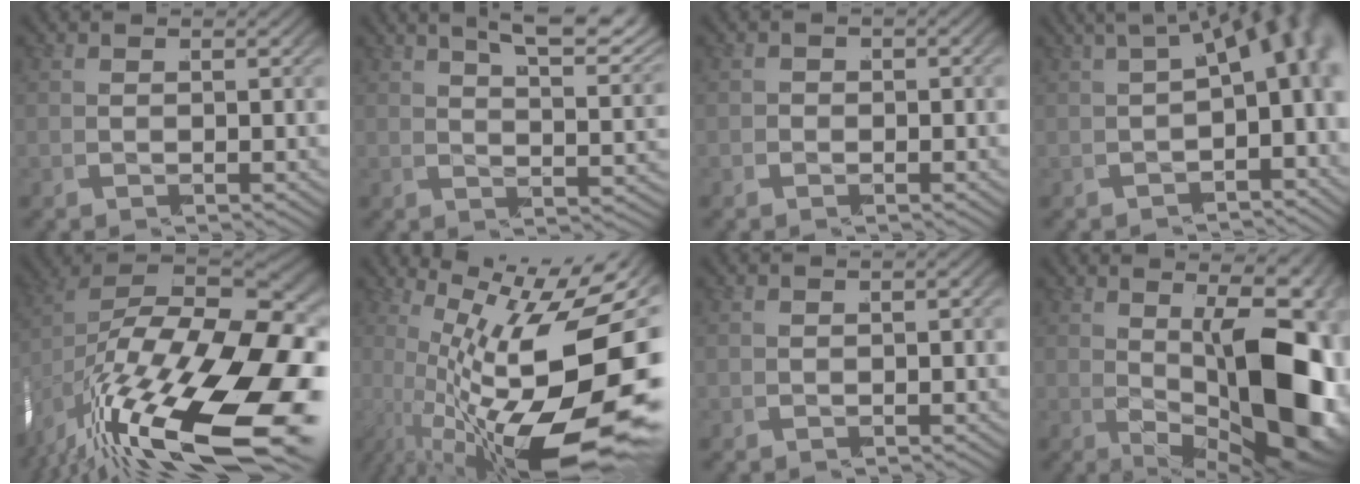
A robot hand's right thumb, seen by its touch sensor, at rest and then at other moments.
{"total": 6.8, "force": [4.1, 2.8, 4.6], "torque": [-0.049, 0.017, 0.048]}
{"total": 1.0, "force": [-0.7, 0.6, 0.0], "torque": [0.002, 0.002, -0.017]}
{"total": 11.1, "force": [1.2, 6.8, 8.7], "torque": [-0.086, 0.021, 0.001]}
{"total": 21.9, "force": [-7.1, 13.2, 15.9], "torque": [-0.274, -0.081, -0.089]}
{"total": 20.5, "force": [-2.6, 10.9, 17.2], "torque": [-0.272, -0.052, -0.017]}
{"total": 0.9, "force": [-0.1, 0.6, 0.7], "torque": [-0.006, 0.001, -0.002]}
{"total": 16.3, "force": [-1.2, 7.9, 14.3], "torque": [-0.215, -0.029, -0.002]}